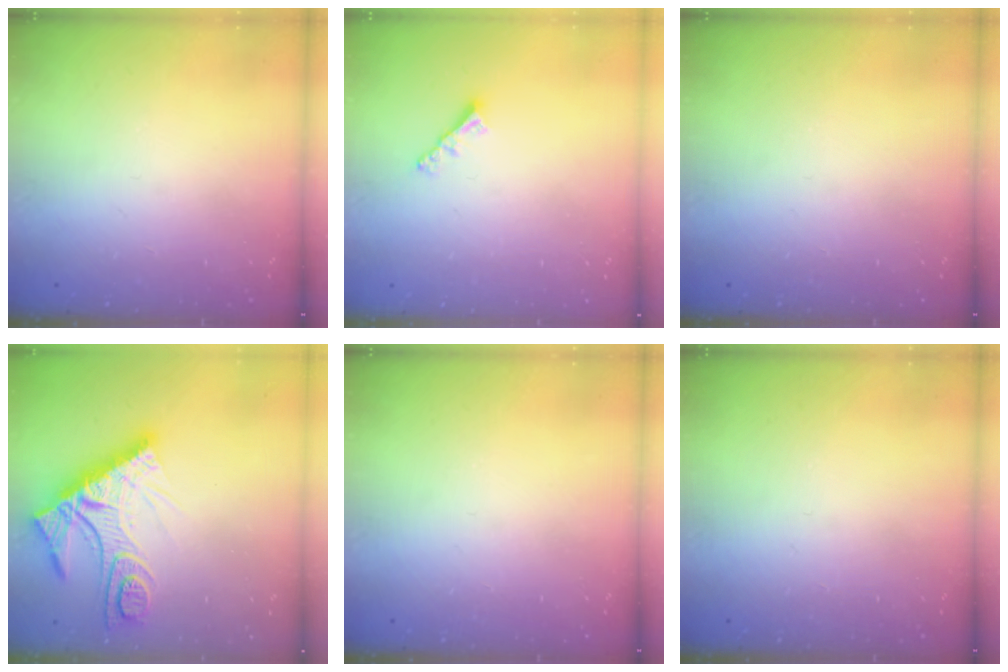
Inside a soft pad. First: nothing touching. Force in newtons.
{"total": 2.9, "press": 2.9, "slide": 0.3}
{"total": 0.0}
{"total": 16.4, "press": 16.3, "slide": 1.4}
{"total": 0.0}
{"total": 0.0}